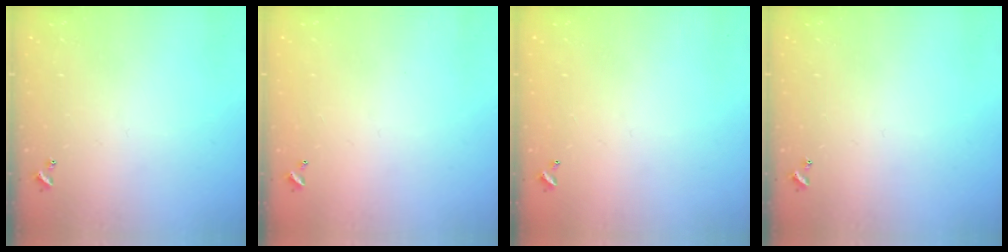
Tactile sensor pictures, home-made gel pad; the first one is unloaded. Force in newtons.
{"total": 2.9, "press": 2.9, "slide": 0.1}
{"total": 2.7, "press": 2.7, "slide": 0.1}
{"total": 0.0}